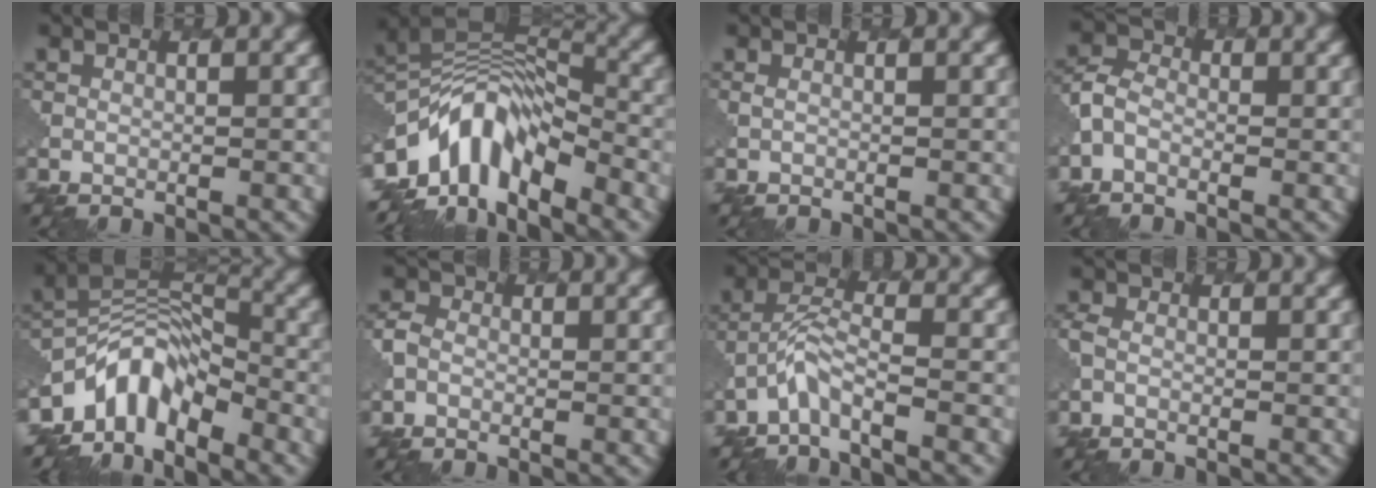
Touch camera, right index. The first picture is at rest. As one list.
[{"total": 9.3, "force": [-4.9, 4.7, 6.3], "torque": [-0.094, 0.007, -0.102]}, {"total": 0.0}, {"total": 2.2, "force": [-1.0, 1.5, 1.3], "torque": [-0.032, 0.006, -0.034]}, {"total": 6.6, "force": [-4.8, 3.1, 3.3], "torque": [-0.041, 0.000, -0.102]}, {"total": 1.5, "force": [-0.6, 1.2, 0.6], "torque": [-0.015, -0.001, -0.020]}, {"total": 2.7, "force": [-2.1, 0.4, 1.8], "torque": [-0.039, 0.006, -0.050]}, {"total": 1.1, "force": [-0.7, 0.6, 0.6], "torque": [-0.016, -0.007, -0.023]}]